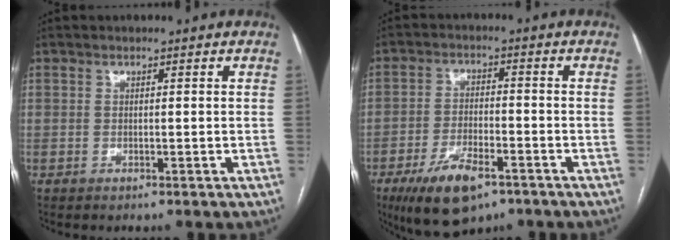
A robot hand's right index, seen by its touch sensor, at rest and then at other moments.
{"total": 10.1, "force": [-6.2, 3.7, 7.1], "torque": [-0.134, -0.012, -0.101]}